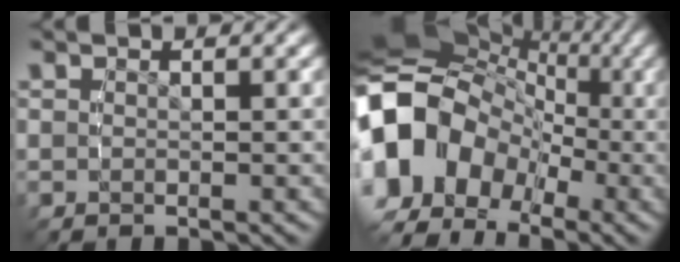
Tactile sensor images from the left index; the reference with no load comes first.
{"total": 18.7, "force": [0.6, 14.2, 12.2], "torque": [-0.252, -0.018, -0.004]}